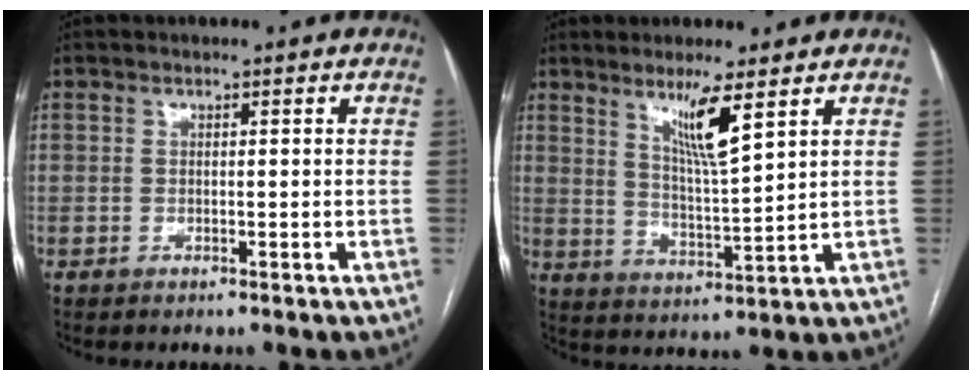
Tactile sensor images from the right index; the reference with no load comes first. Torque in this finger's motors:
{"motor_torque": [0.28, 0.29, 0.37, 0.07]}